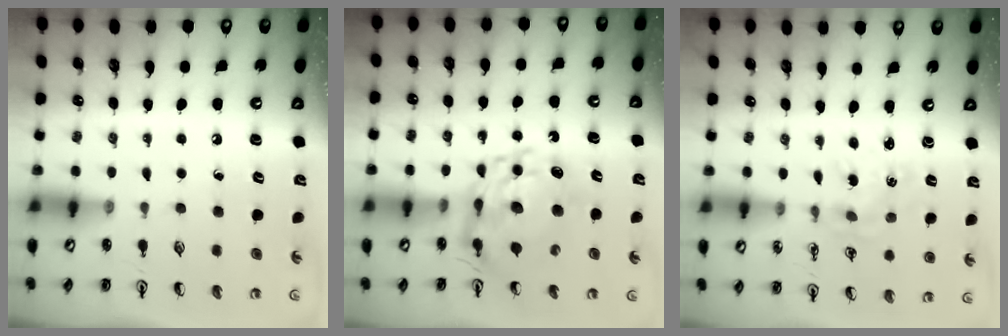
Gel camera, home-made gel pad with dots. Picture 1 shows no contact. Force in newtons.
{"total": 13.2, "press": 13.2, "slide": 1.0}
{"total": 0.5, "press": 0.5, "slide": 0.1}